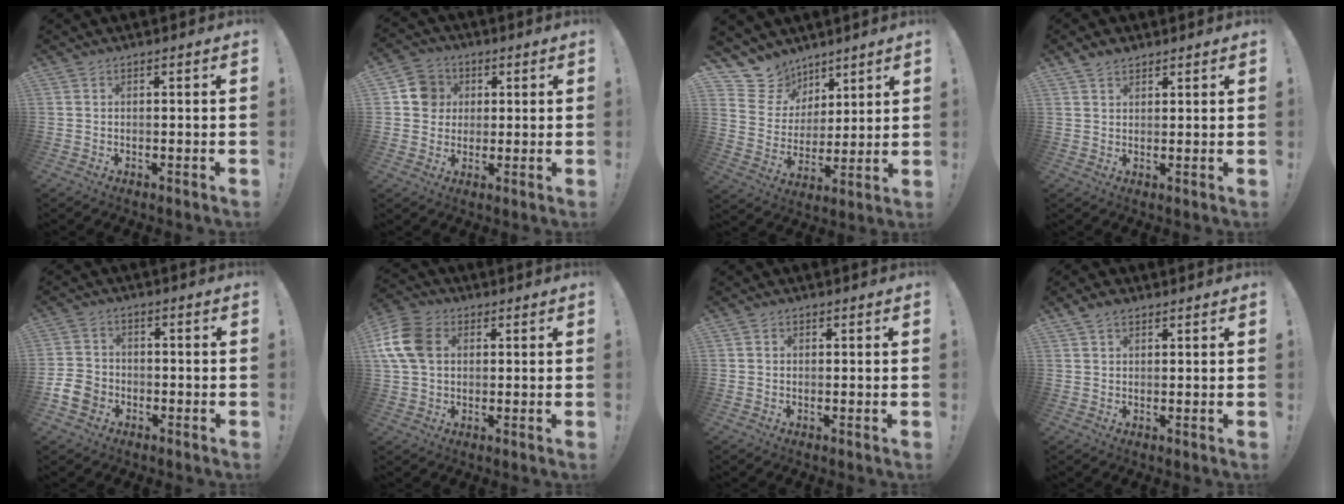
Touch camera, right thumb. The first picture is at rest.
{"total": 9.0, "force": [1.9, 8.5, 2.2], "torque": [-0.017, -0.002, 0.041]}
{"total": 11.1, "force": [7.9, 7.7, 1.4], "torque": [-0.042, -0.063, 0.160]}
{"total": 3.0, "force": [2.4, 1.5, 0.9], "torque": [-0.014, -0.013, 0.044]}
{"total": 8.0, "force": [-3.9, 6.2, 3.3], "torque": [-0.072, 0.026, -0.074]}
{"total": 13.6, "force": [3.2, 10.0, 8.7], "torque": [-0.181, 0.006, 0.063]}
{"total": 0.8, "force": [0.1, 0.8, 0.0], "torque": [-0.002, 0.004, 0.004]}
{"total": 3.0, "force": [1.9, 1.8, 1.5], "torque": [-0.030, -0.002, 0.036]}